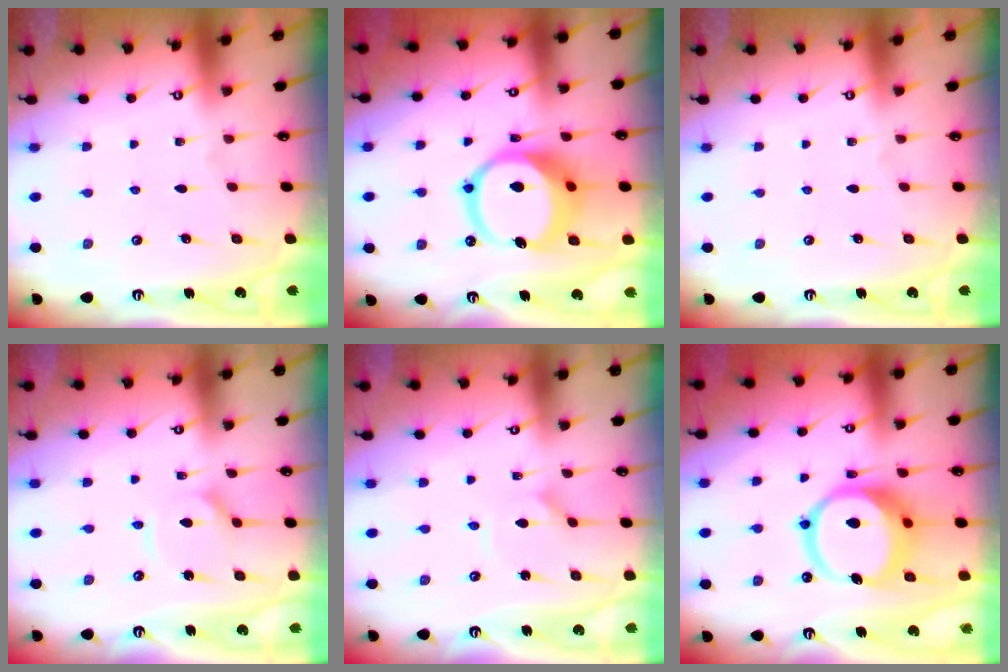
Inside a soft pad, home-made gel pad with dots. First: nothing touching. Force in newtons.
{"total": 15.1, "press": 14.9, "slide": 2.3}
{"total": 0.0}
{"total": 4.9, "press": 4.9, "slide": 0.5}
{"total": 1.2, "press": 1.1, "slide": 0.2}
{"total": 14.9, "press": 14.8, "slide": 2.0}